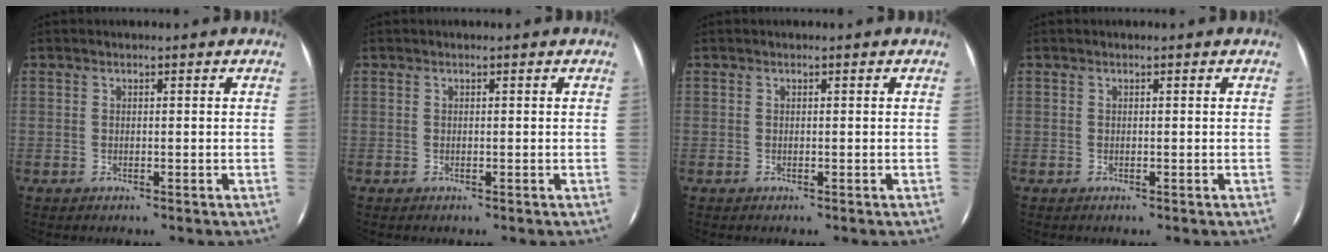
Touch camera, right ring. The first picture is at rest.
{"total": 0.0}
{"total": 0.0}
{"total": 0.0}